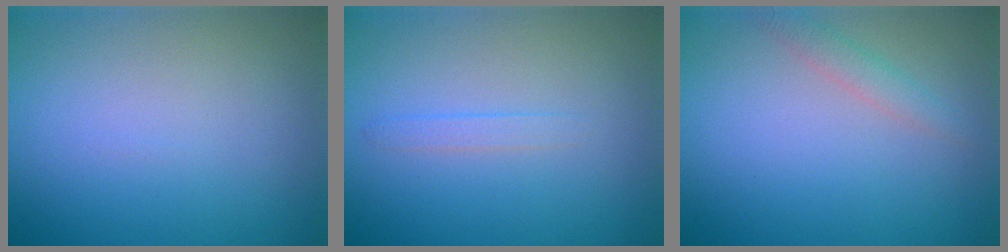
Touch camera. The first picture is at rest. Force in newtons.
{"total": 0.9, "press": 0.9, "slide": 0.1}
{"total": 1.5, "press": 1.5, "slide": 0.1}